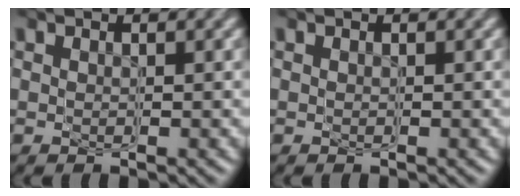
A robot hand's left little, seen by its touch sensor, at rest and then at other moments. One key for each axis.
{"total": 0.0}